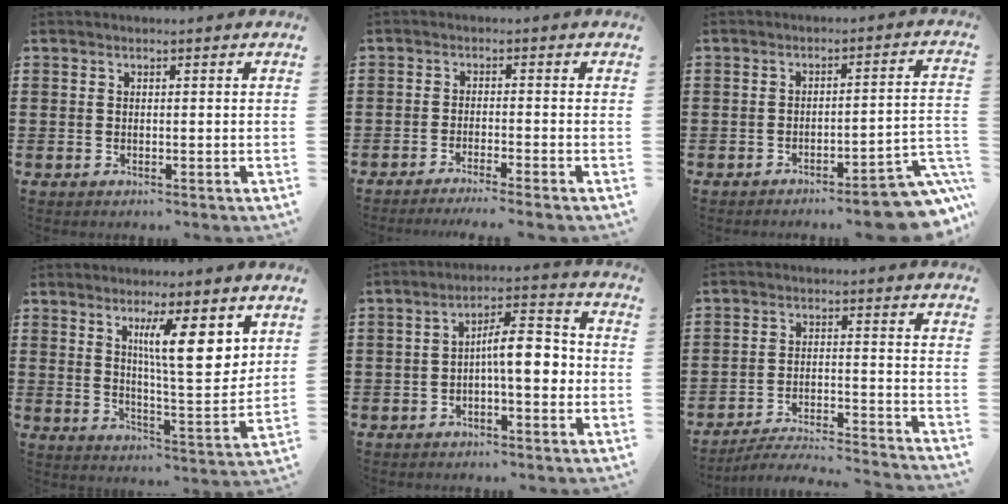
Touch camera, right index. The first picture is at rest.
{"total": 1.9, "force": [-1.8, -0.5, 0.7], "torque": [-0.012, 0.000, -0.035]}
{"total": 6.4, "force": [-5.3, 0.4, 3.6], "torque": [-0.054, -0.001, -0.097]}
{"total": 9.8, "force": [4.9, 1.9, 8.2], "torque": [-0.137, -0.026, 0.076]}
{"total": 7.5, "force": [-0.8, 2.5, 7.0], "torque": [-0.111, 0.002, -0.021]}
{"total": 4.3, "force": [-4.1, -0.2, 1.3], "torque": [-0.036, -0.013, -0.087]}